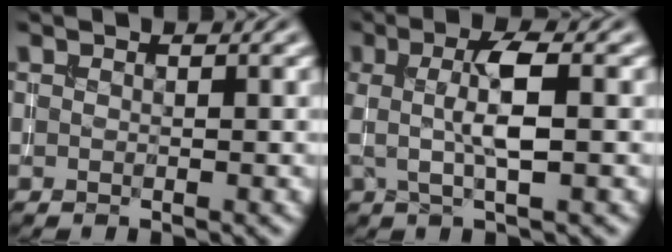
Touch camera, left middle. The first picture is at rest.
{"total": 4.0, "force": [0.3, 0.8, 3.9], "torque": [-0.071, 0.005, 0.005]}